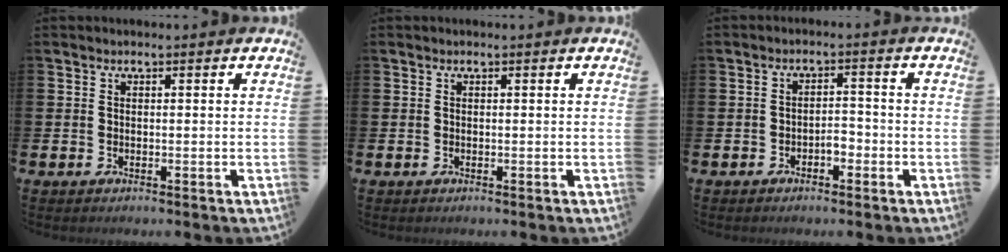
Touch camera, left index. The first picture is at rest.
{"total": 0.0}
{"total": 2.0, "force": [-1.3, 1.1, 1.2], "torque": [-0.033, 0.008, -0.025]}